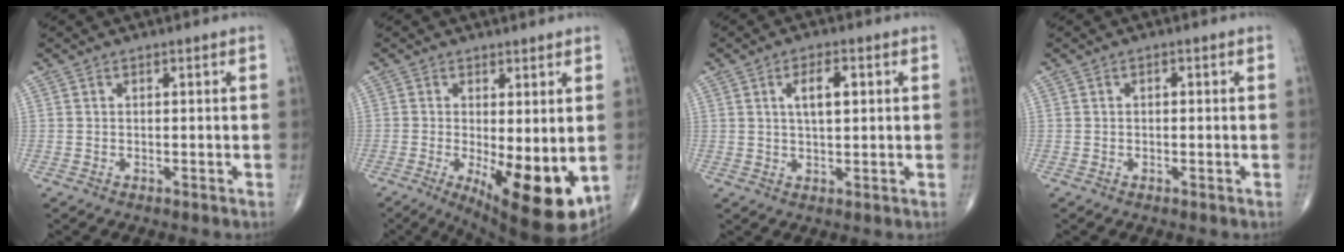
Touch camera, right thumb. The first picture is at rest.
{"total": 14.1, "force": [-2.8, 5.0, 12.9], "torque": [-0.184, -0.031, -0.025]}
{"total": 5.2, "force": [1.5, 2.1, 4.5], "torque": [-0.073, -0.001, 0.025]}
{"total": 0.6, "force": [0.1, 0.3, 0.4], "torque": [-0.008, 0.004, 0.001]}